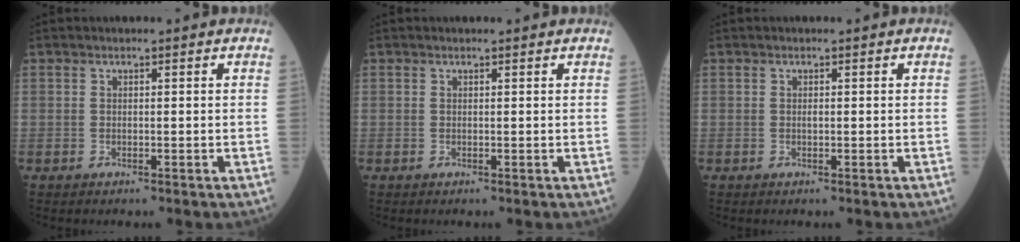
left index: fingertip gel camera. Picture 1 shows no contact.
{"total": 0.9, "force": [0.9, 0.1, 0.1], "torque": [-0.009, 0.001, 0.008]}
{"total": 0.0}